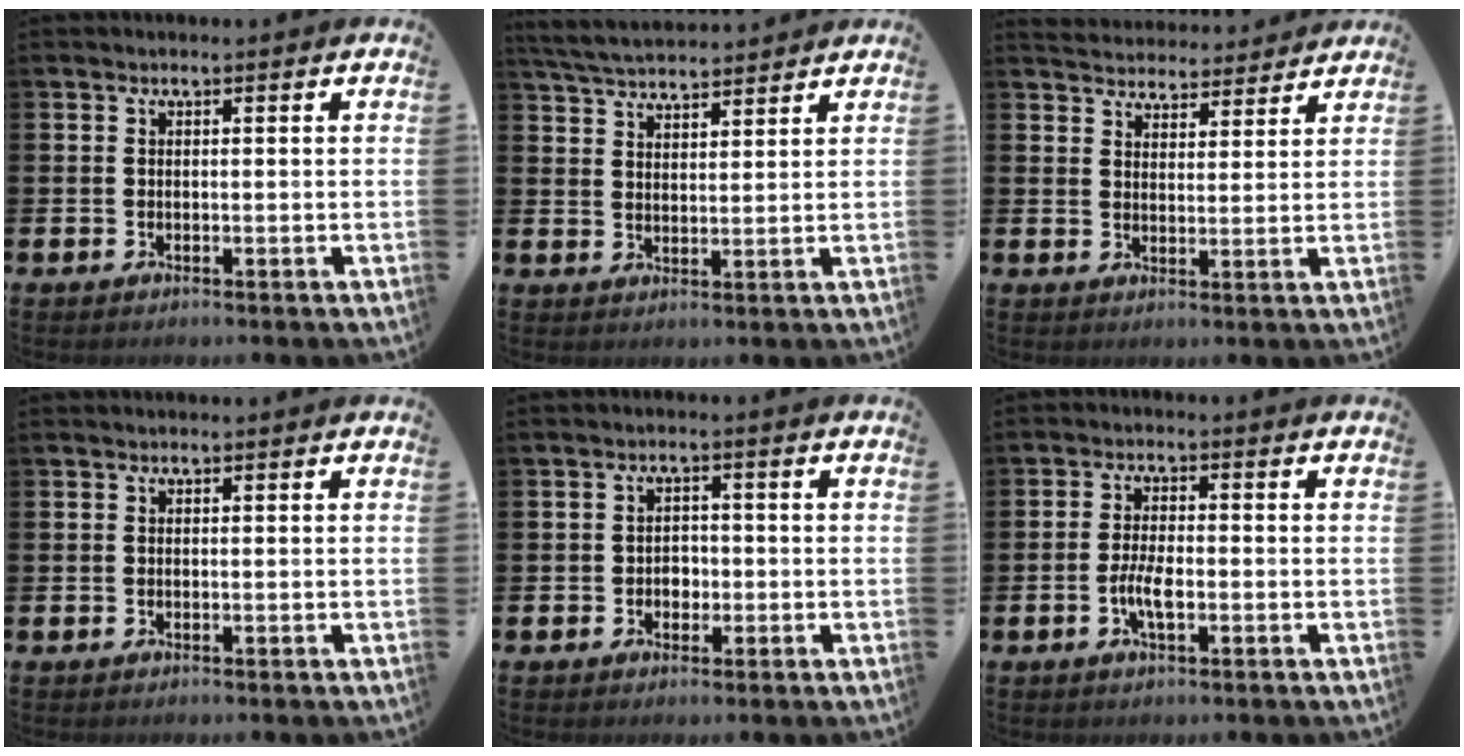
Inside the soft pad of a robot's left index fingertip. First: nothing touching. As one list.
[{"total": 4.9, "force": [4.8, 0.6, 0.6], "torque": [-0.034, -0.021, 0.089]}, {"total": 4.5, "force": [4.3, 1.0, -0.3], "torque": [-0.010, -0.030, 0.079]}, {"total": 0.0}, {"total": 2.2, "force": [-0.6, 1.9, 1.0], "torque": [-0.011, 0.002, -0.017]}, {"total": 3.6, "force": [-1.0, 1.3, 3.2], "torque": [-0.061, -0.001, -0.021]}]